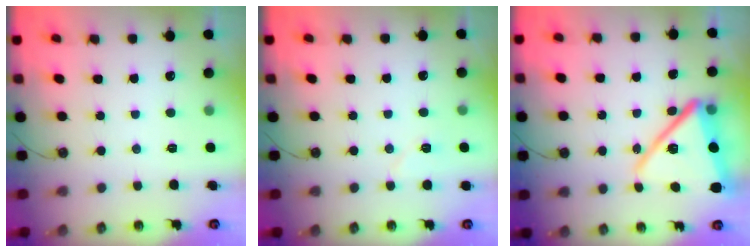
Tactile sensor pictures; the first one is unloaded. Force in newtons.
{"total": 6.8, "press": 4.3, "slide": 5.2}
{"total": 18.1, "press": 18.0, "slide": 1.5}